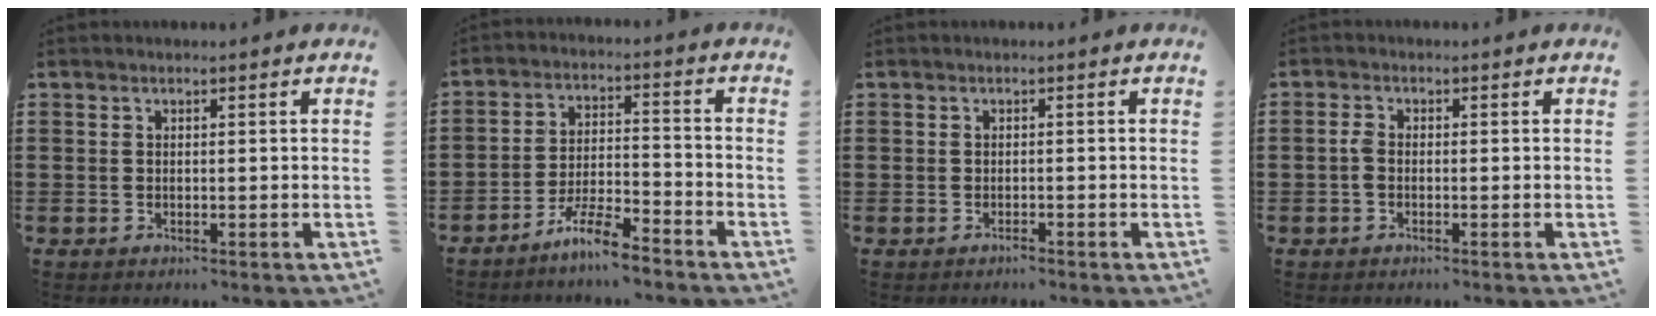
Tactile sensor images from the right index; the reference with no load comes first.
{"total": 6.5, "force": [-5.6, 0.6, 3.2], "torque": [-0.066, 0.004, -0.107]}
{"total": 0.7, "force": [-0.7, 0.2, 0.2], "torque": [-0.006, -0.001, -0.015]}
{"total": 1.7, "force": [-0.5, 0.8, 1.4], "torque": [-0.035, -0.002, -0.012]}